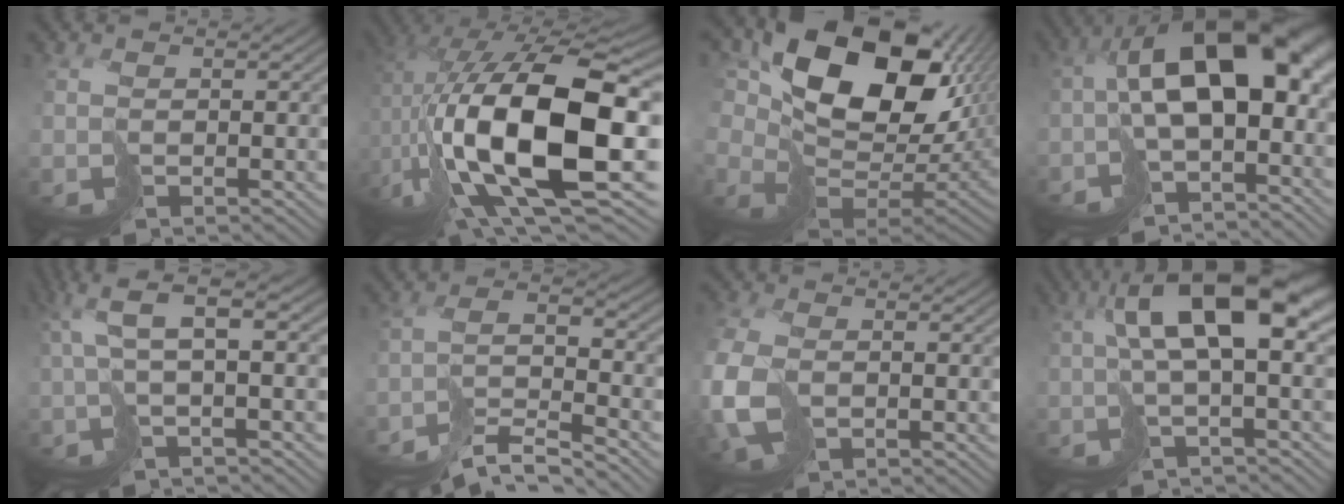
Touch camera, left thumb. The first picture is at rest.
{"total": 20.0, "force": [-0.4, 10.0, 17.3], "torque": [-0.344, -0.030, 0.004]}
{"total": 18.2, "force": [5.5, 12.8, 11.8], "torque": [-0.229, -0.033, 0.129]}
{"total": 15.5, "force": [-1.8, 7.6, 13.4], "torque": [-0.222, 0.004, -0.027]}
{"total": 7.3, "force": [0.9, 2.1, 7.0], "torque": [-0.121, 0.019, 0.008]}
{"total": 8.7, "force": [-6.9, 2.0, 4.9], "torque": [-0.083, 0.002, -0.127]}
{"total": 8.3, "force": [-1.4, 5.7, 5.9], "torque": [-0.199, -0.019, -0.022]}
{"total": 11.6, "force": [1.6, 3.8, 10.8], "torque": [-0.189, 0.006, 0.031]}